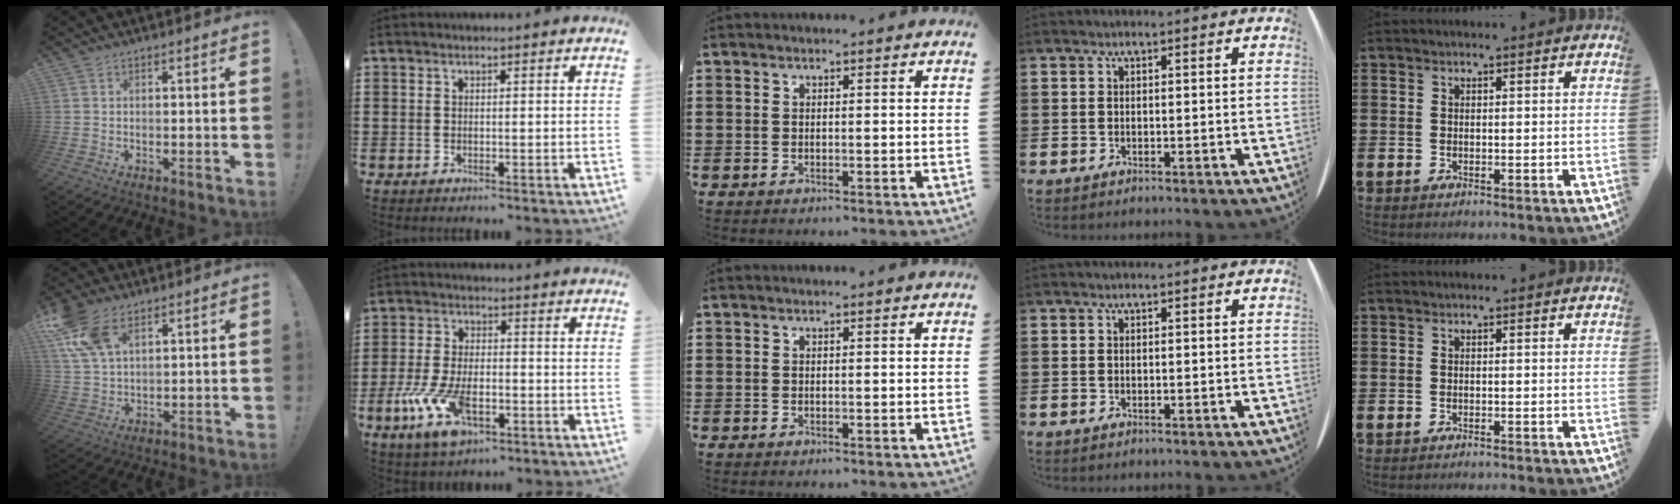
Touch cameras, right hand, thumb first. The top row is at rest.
{"thumb": {"total": 11.8, "force": [6.6, 6.5, 7.3], "torque": [-0.149, -0.015, 0.131]}, "index": {"total": 9.3, "force": [-3.9, 4.2, 7.4], "torque": [-0.173, -0.012, -0.070]}, "little": {"total": 0.5, "force": [-0.5, -0.2, 0.0], "torque": [0.000, -0.002, -0.011]}}